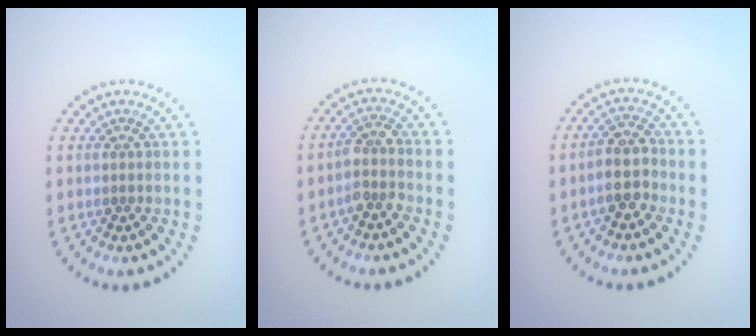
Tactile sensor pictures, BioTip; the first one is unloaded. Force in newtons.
{"total": 2.1, "press": 1.6, "slide": 1.3}
{"total": 2.9, "press": 2.6, "slide": 1.1}